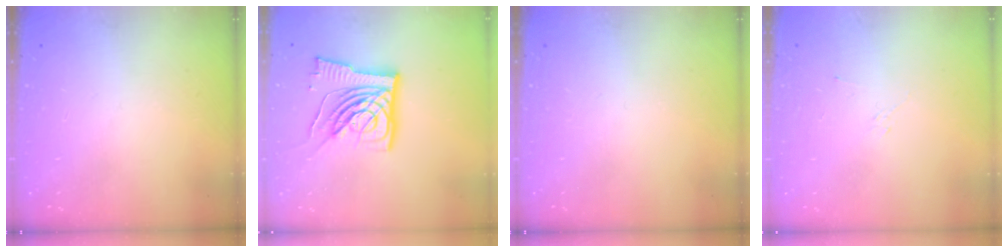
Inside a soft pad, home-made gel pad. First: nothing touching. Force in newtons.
{"total": 14.1, "press": 13.9, "slide": 2.0}
{"total": 0.0}
{"total": 3.1, "press": 3.0, "slide": 0.8}